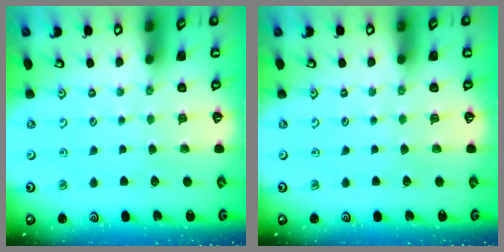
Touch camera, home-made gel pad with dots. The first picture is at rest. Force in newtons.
{"total": 0.0}